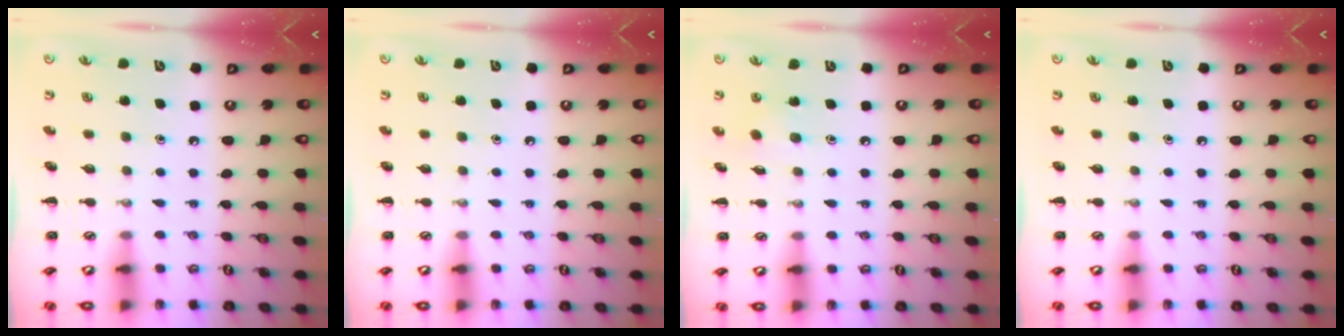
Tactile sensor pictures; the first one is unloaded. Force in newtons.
{"total": 0.0}
{"total": 2.3, "press": 2.2, "slide": 0.8}
{"total": 0.0}